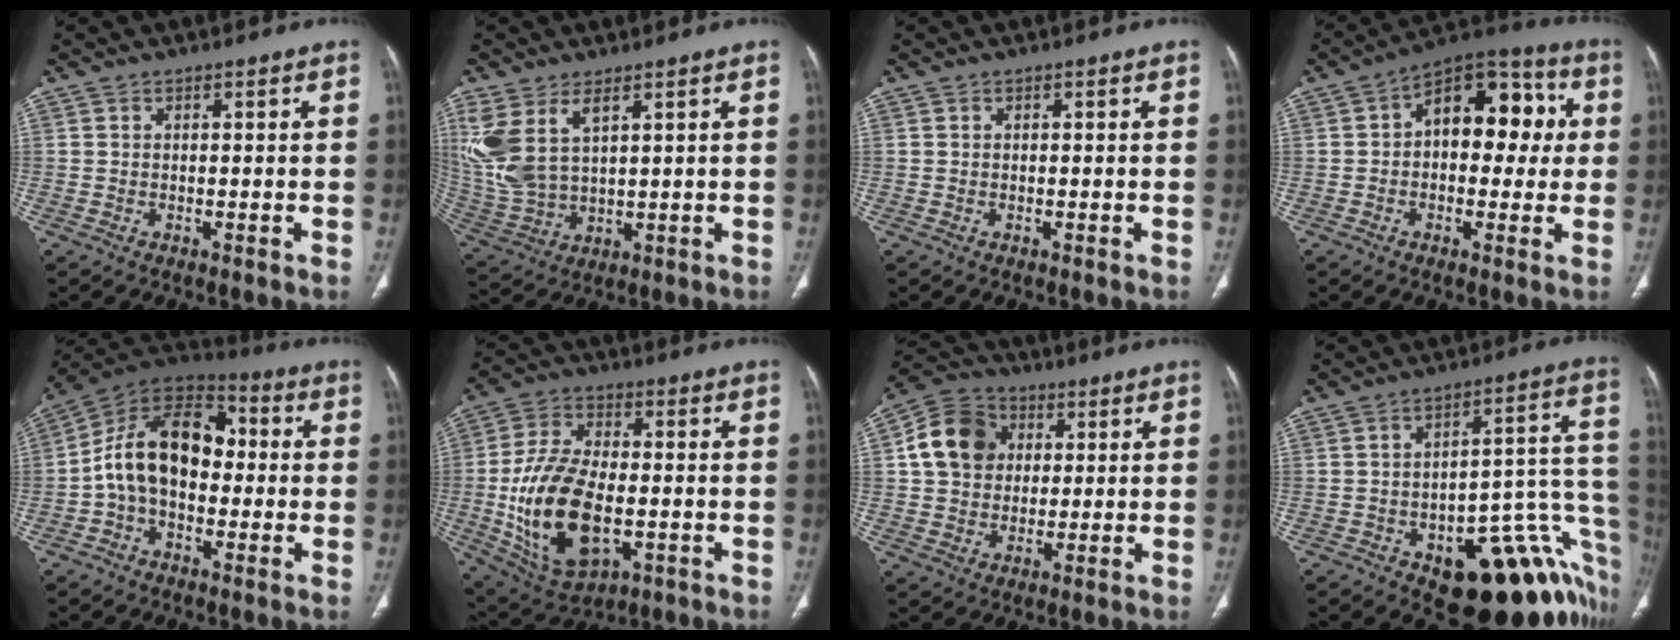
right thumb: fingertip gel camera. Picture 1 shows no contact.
{"total": 12.3, "force": [5.4, 6.5, 9.0], "torque": [-0.210, -0.015, 0.129]}
{"total": 0.0}
{"total": 15.1, "force": [2.0, 9.4, 11.7], "torque": [-0.113, 0.038, 0.017]}
{"total": 15.9, "force": [-0.8, 10.5, 12.0], "torque": [-0.184, 0.049, -0.026]}
{"total": 19.4, "force": [-3.4, 10.7, 15.9], "torque": [-0.299, 0.005, -0.044]}
{"total": 12.1, "force": [2.4, 10.1, 6.1], "torque": [-0.095, 0.008, 0.033]}
{"total": 24.3, "force": [-10.2, 10.9, 19.2], "torque": [-0.143, 0.083, -0.125]}